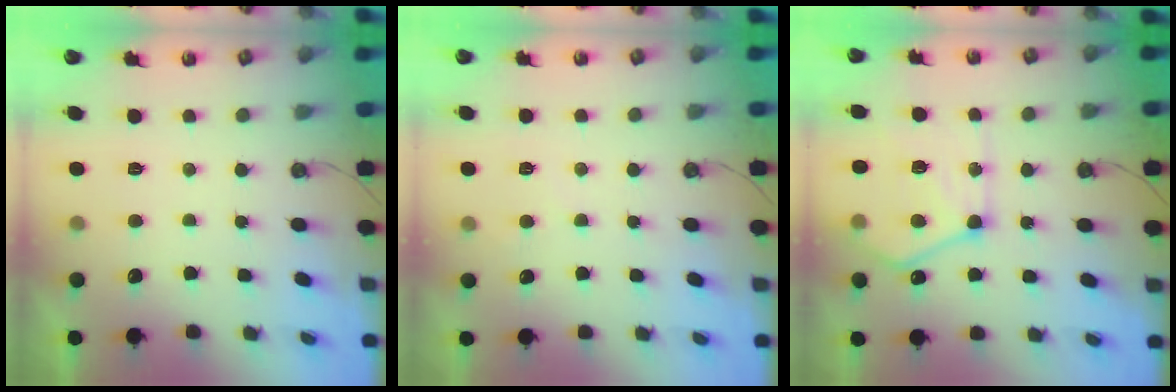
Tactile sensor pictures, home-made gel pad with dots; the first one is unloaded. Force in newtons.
{"total": 5.1, "press": 5.0, "slide": 0.7}
{"total": 15.6, "press": 15.5, "slide": 1.7}